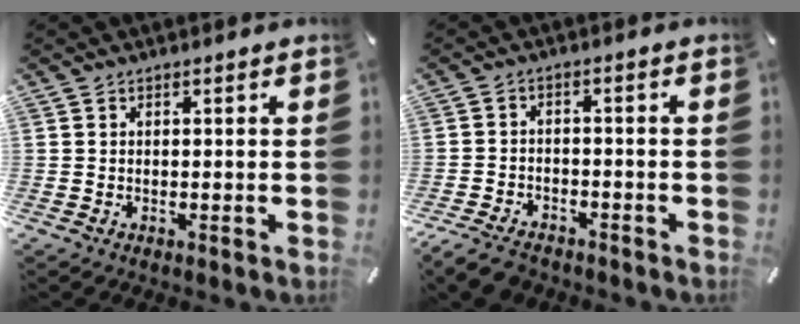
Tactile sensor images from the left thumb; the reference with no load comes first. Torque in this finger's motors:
{"motor_torque": [-0.77, 1.66, 0.15, 0.35, 0.03]}